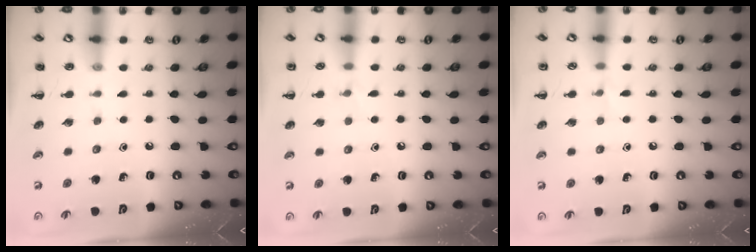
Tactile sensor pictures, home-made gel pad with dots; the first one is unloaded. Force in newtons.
{"total": 4.4, "press": 4.1, "slide": 1.5}
{"total": 3.7, "press": 3.5, "slide": 1.3}